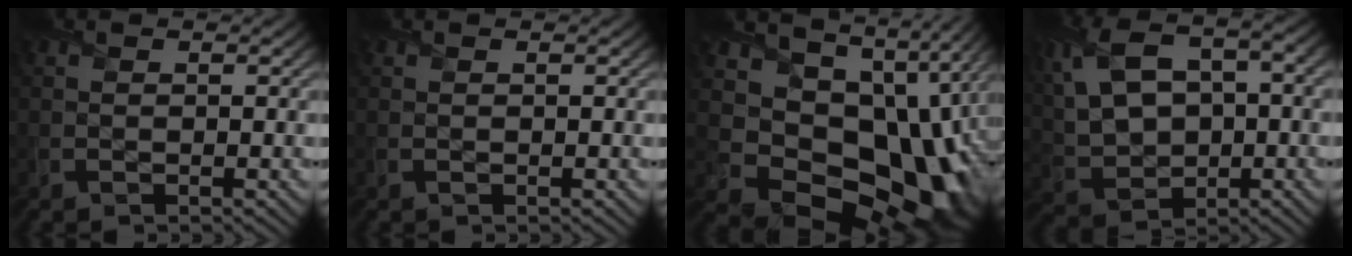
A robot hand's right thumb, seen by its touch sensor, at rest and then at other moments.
{"total": 0.0}
{"total": 17.8, "force": [0.7, 13.6, 11.4], "torque": [-0.191, -0.050, 0.060]}
{"total": 14.0, "force": [3.1, 8.8, 10.4], "torque": [-0.259, 0.008, 0.075]}